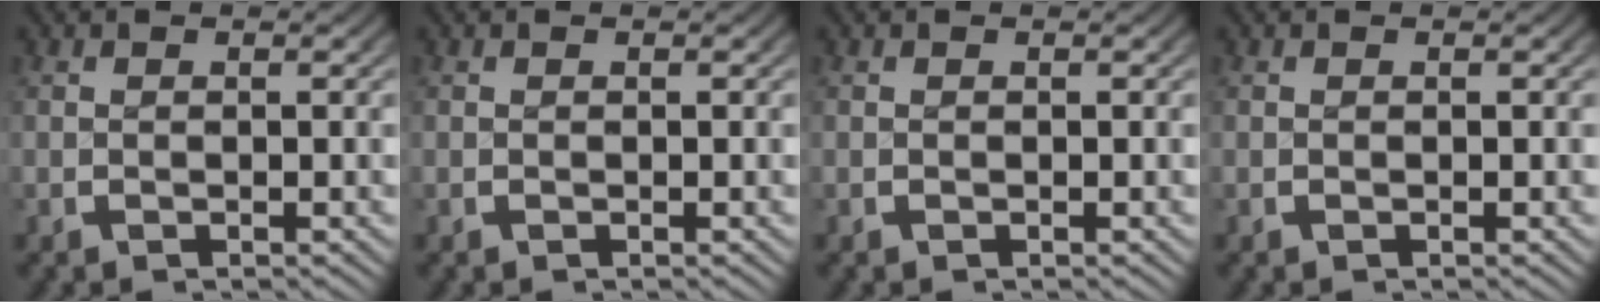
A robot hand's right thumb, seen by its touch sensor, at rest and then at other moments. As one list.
[{"total": 0.0}, {"total": 0.0}, {"total": 0.0}]